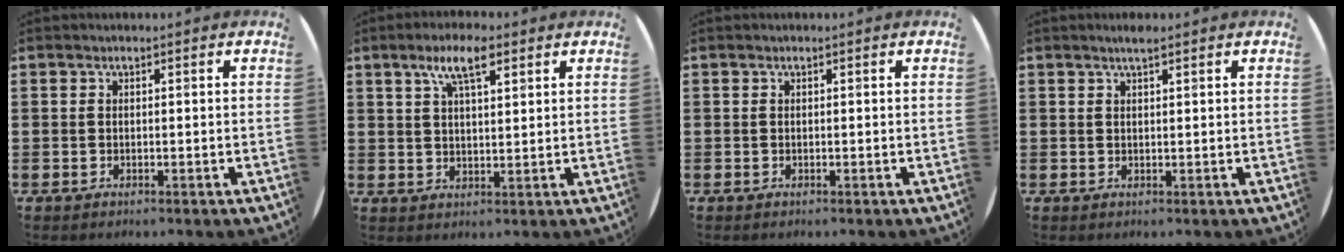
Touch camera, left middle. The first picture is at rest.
{"total": 6.2, "force": [3.8, 2.1, 4.4], "torque": [-0.081, 0.003, 0.064]}
{"total": 0.0}
{"total": 1.5, "force": [1.3, 0.1, 0.8], "torque": [-0.017, 0.003, 0.023]}